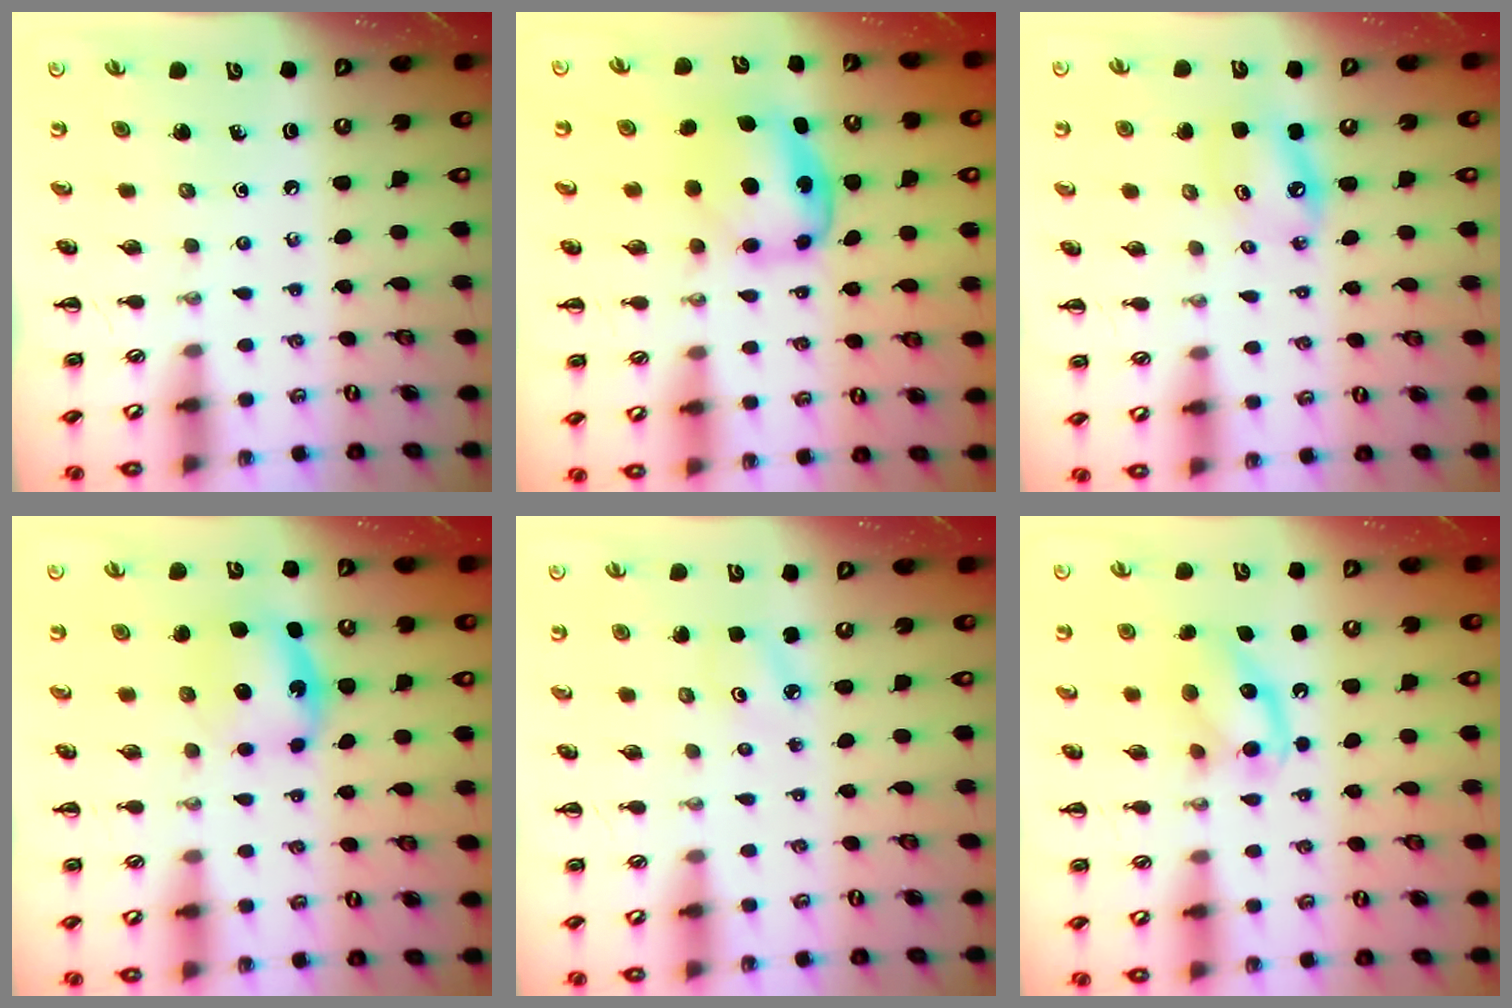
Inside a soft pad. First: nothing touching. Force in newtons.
{"total": 5.5, "press": 5.5, "slide": 0.8}
{"total": 6.4, "press": 6.2, "slide": 1.3}
{"total": 6.3, "press": 6.3, "slide": 0.6}
{"total": 3.5, "press": 3.4, "slide": 1.1}
{"total": 13.3, "press": 13.2, "slide": 1.7}